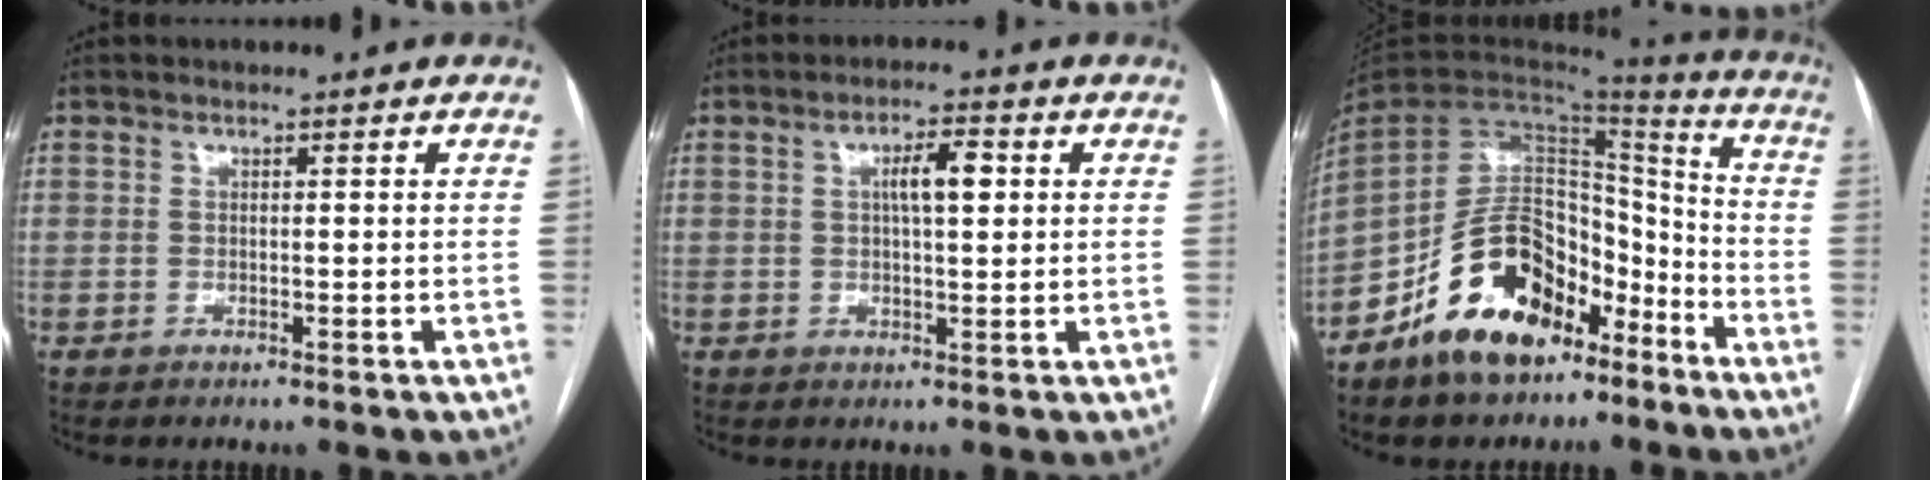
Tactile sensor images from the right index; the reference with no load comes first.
{"total": 4.9, "force": [1.2, 1.2, 4.6], "torque": [-0.080, 0.012, 0.019]}
{"total": 17.6, "force": [-10.8, 9.8, 9.8], "torque": [-0.181, 0.036, -0.185]}